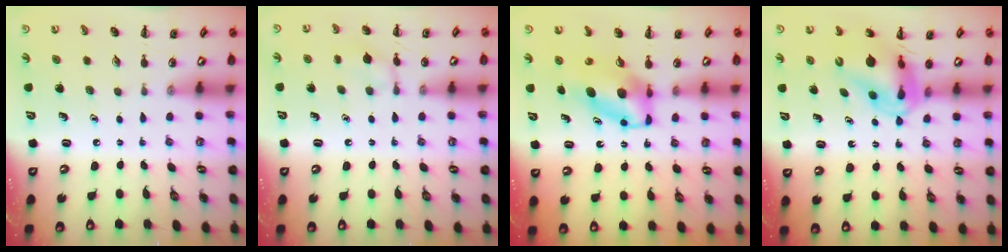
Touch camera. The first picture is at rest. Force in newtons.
{"total": 7.5, "press": 7.4, "slide": 1.4}
{"total": 6.3, "press": 6.2, "slide": 1.0}
{"total": 11.6, "press": 11.0, "slide": 3.5}